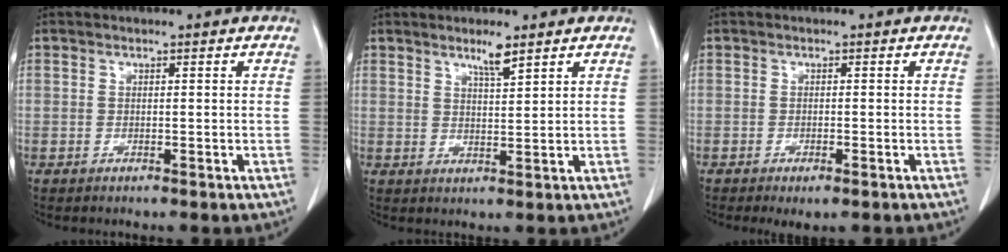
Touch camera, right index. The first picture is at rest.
{"total": 3.2, "force": [2.4, 0.1, 2.1], "torque": [-0.041, -0.004, 0.044]}
{"total": 2.6, "force": [-1.6, 0.7, 1.9], "torque": [-0.025, -0.005, -0.019]}